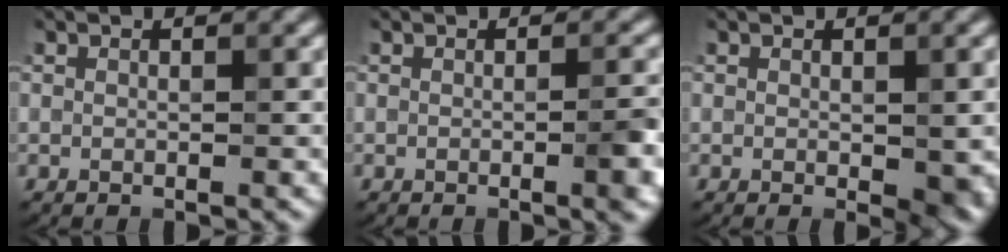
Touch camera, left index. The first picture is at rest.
{"total": 2.7, "force": [-0.5, 0.6, 2.6], "torque": [-0.028, 0.003, -0.009]}
{"total": 2.8, "force": [-0.4, 1.4, 2.4], "torque": [-0.029, -0.009, 0.001]}